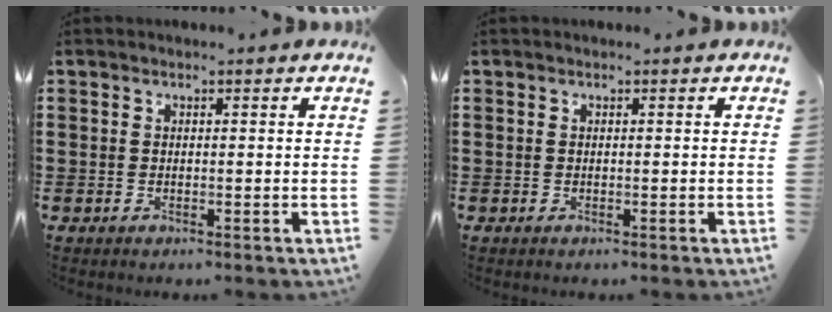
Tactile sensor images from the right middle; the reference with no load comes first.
{"total": 0.0}